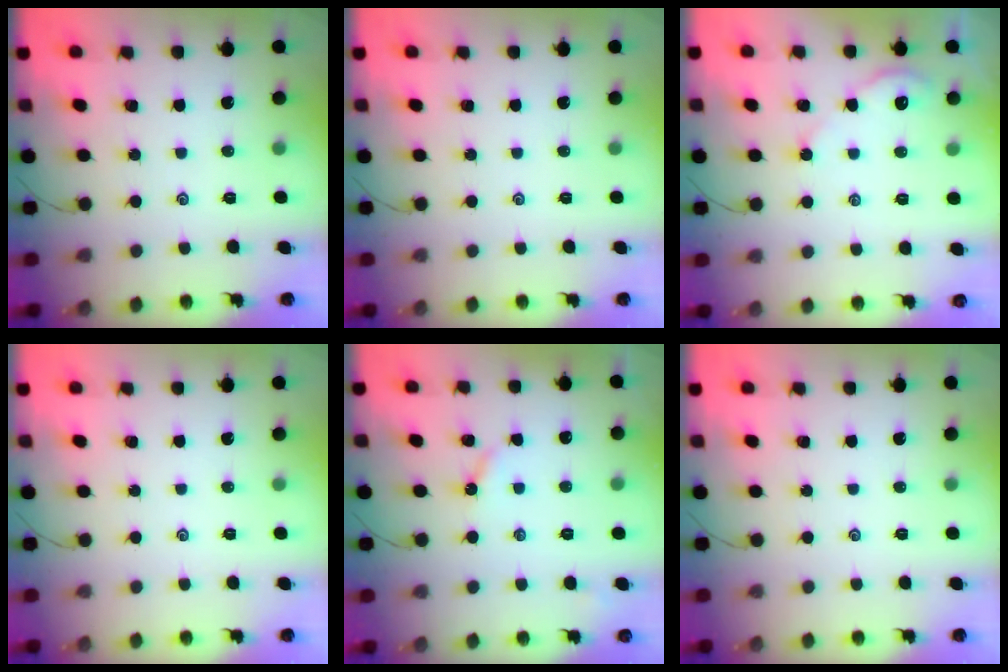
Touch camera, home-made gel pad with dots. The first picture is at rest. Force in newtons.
{"total": 0.0}
{"total": 2.9, "press": 2.9, "slide": 0.4}
{"total": 0.0}
{"total": 4.2, "press": 4.1, "slide": 0.5}
{"total": 0.0}